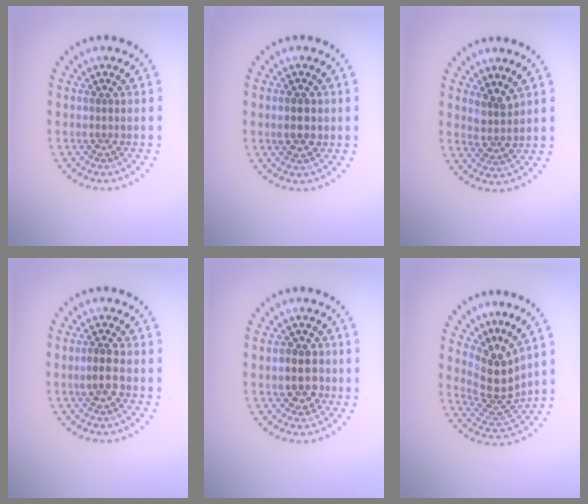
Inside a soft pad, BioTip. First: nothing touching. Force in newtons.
{"total": 2.2, "press": 2.2, "slide": 0.2}
{"total": 2.2, "press": 1.7, "slide": 1.3}
{"total": 2.2, "press": 2.2, "slide": 0.3}
{"total": 3.0, "press": 2.9, "slide": 0.6}
{"total": 4.1, "press": 3.0, "slide": 2.8}